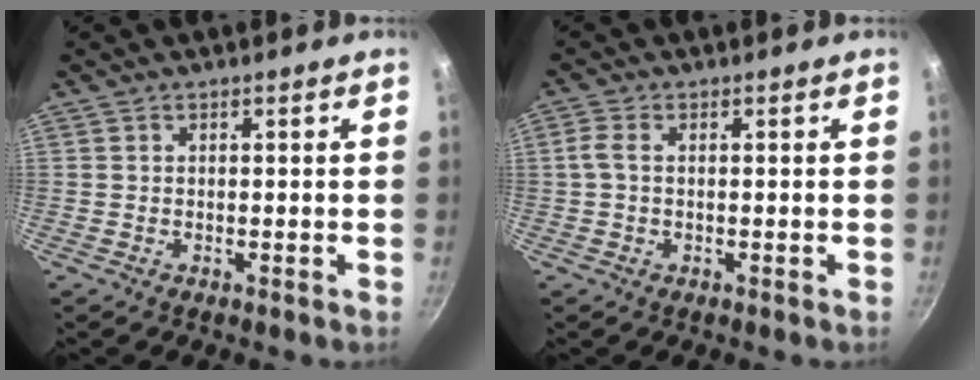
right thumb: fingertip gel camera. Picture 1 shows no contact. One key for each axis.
{"total": 2.6, "fx": 0.1, "fy": 1.4, "fz": 2.2, "tx": -0.056, "ty": 0.007, "tz": -0.001}